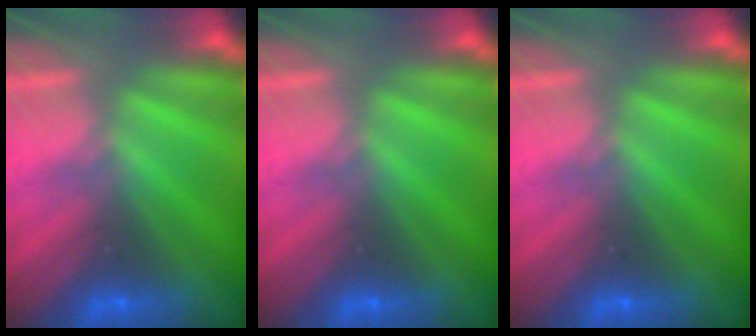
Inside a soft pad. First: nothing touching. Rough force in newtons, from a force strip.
{"total": 0.0}
{"total": 0.0}